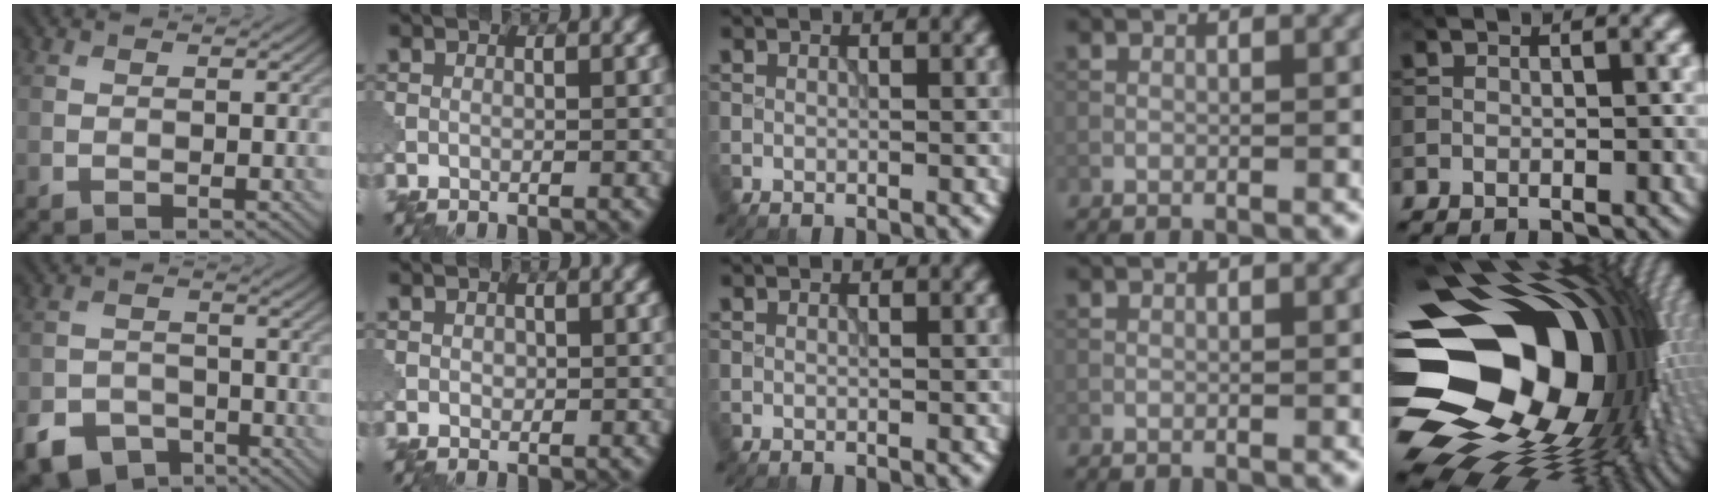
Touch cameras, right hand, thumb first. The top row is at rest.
{"thumb": {"total": 6.6, "force": [-4.6, 4.0, 2.4], "torque": [-0.049, -0.012, -0.086]}, "index": {"total": 0.6, "force": [0.1, 0.5, 0.3], "torque": [-0.005, -0.001, 0.001]}, "little": {"total": 21.9, "force": [1.1, 15.5, 15.5], "torque": [-0.307, -0.038, 0.034]}}